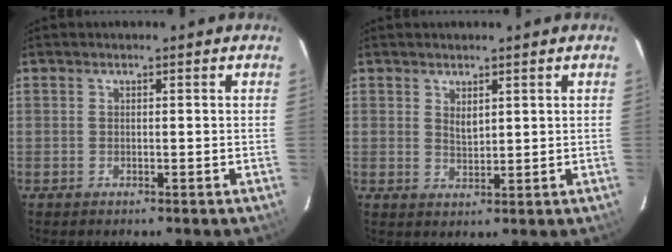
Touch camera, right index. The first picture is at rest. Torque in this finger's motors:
{"motor_torque": [-0.13, 0.05, -0.03, 0.02]}